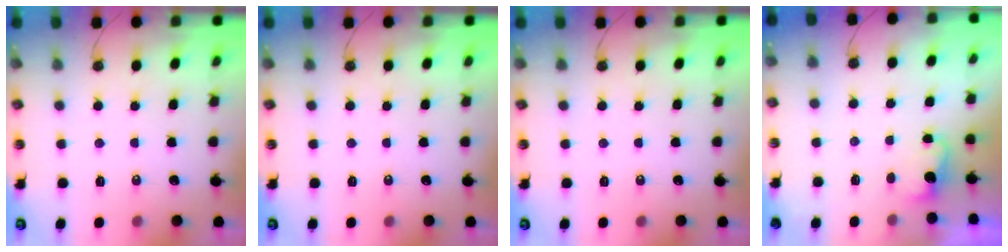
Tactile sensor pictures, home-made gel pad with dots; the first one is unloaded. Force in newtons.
{"total": 0.0}
{"total": 0.0}
{"total": 2.8, "press": 2.7, "slide": 0.9}